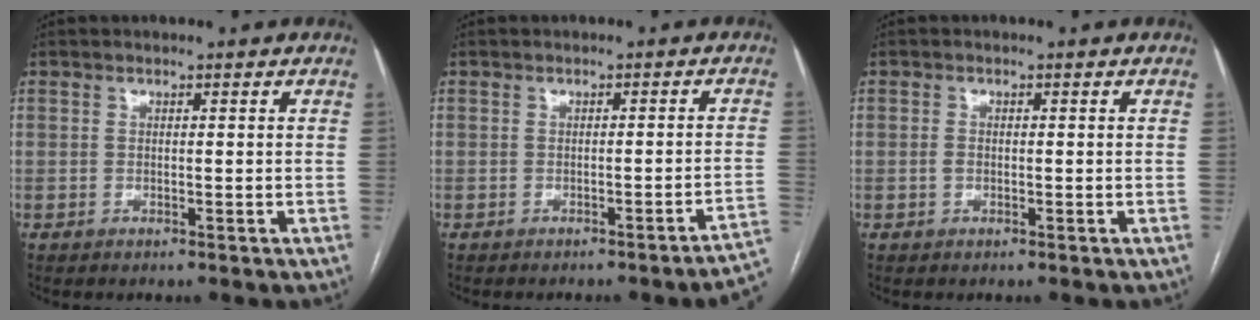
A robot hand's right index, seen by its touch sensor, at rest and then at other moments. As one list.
[{"total": 6.0, "force": [-4.9, -0.5, 3.4], "torque": [-0.016, -0.005, -0.060]}, {"total": 1.2, "force": [-0.3, 0.8, 0.8], "torque": [-0.018, 0.001, -0.003]}]